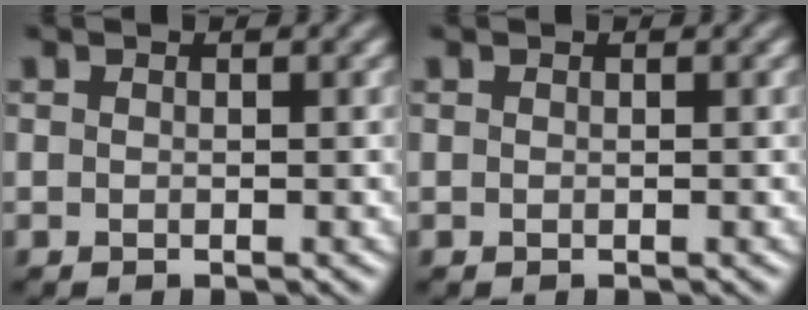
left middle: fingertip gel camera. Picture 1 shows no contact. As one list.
[{"total": 0.0}]